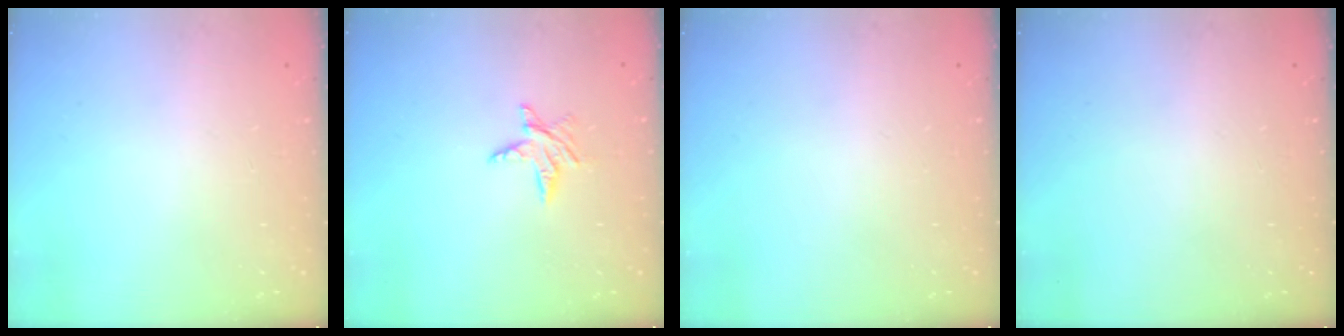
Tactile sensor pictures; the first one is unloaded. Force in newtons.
{"total": 5.6, "press": 5.6, "slide": 0.4}
{"total": 0.0}
{"total": 0.0}